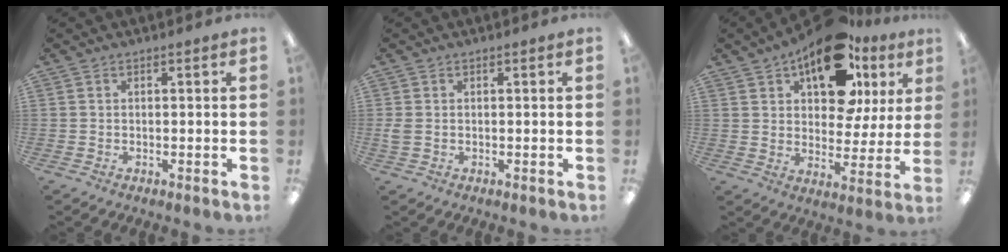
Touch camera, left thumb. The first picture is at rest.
{"total": 1.9, "force": [0.2, 1.3, 1.4], "torque": [-0.026, 0.004, 0.004]}
{"total": 19.6, "force": [12.1, 9.7, 11.9], "torque": [-0.186, -0.056, 0.208]}